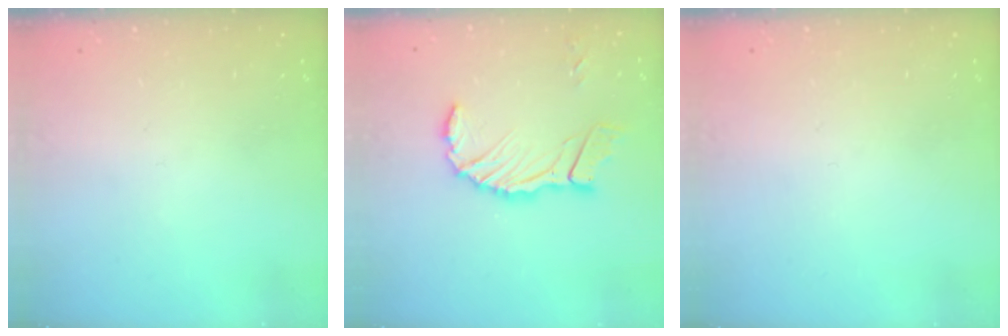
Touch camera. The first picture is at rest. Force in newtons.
{"total": 10.9, "press": 10.9, "slide": 1.2}
{"total": 0.0}